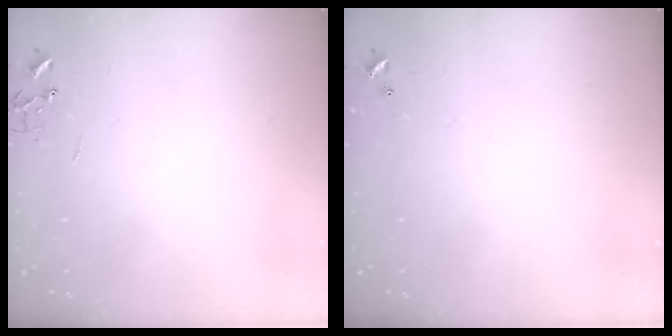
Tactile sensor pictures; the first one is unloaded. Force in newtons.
{"total": 0.0}